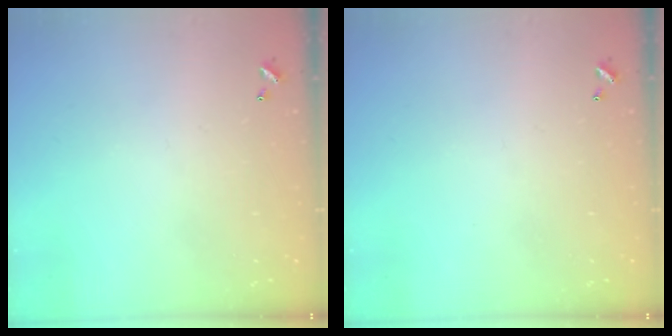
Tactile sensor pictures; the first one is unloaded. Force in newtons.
{"total": 0.0}